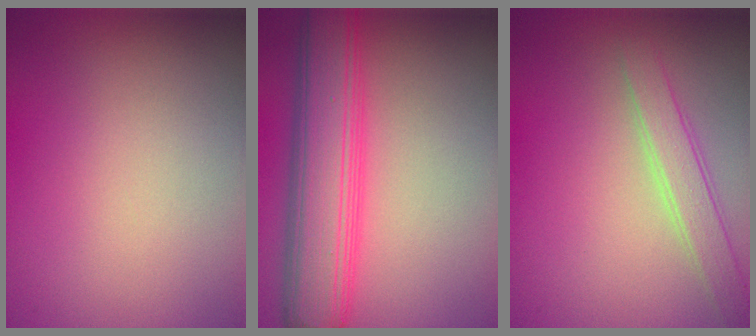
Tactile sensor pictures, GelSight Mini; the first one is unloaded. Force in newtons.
{"total": 7.5, "press": 7.5, "slide": 0.1}
{"total": 2.4, "press": 2.4, "slide": 0.1}